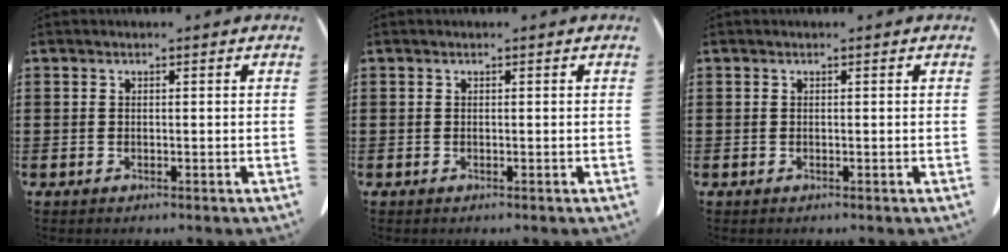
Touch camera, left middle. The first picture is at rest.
{"total": 0.0}
{"total": 0.0}